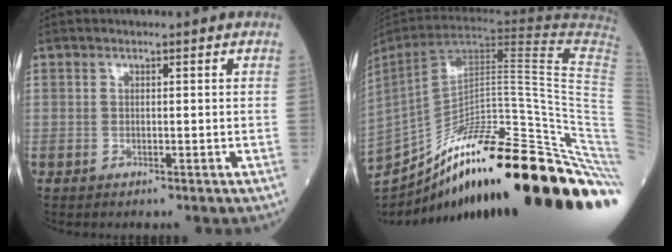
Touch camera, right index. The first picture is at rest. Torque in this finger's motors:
{"motor_torque": [-0.53, -1.61, 0.64, 0.18]}